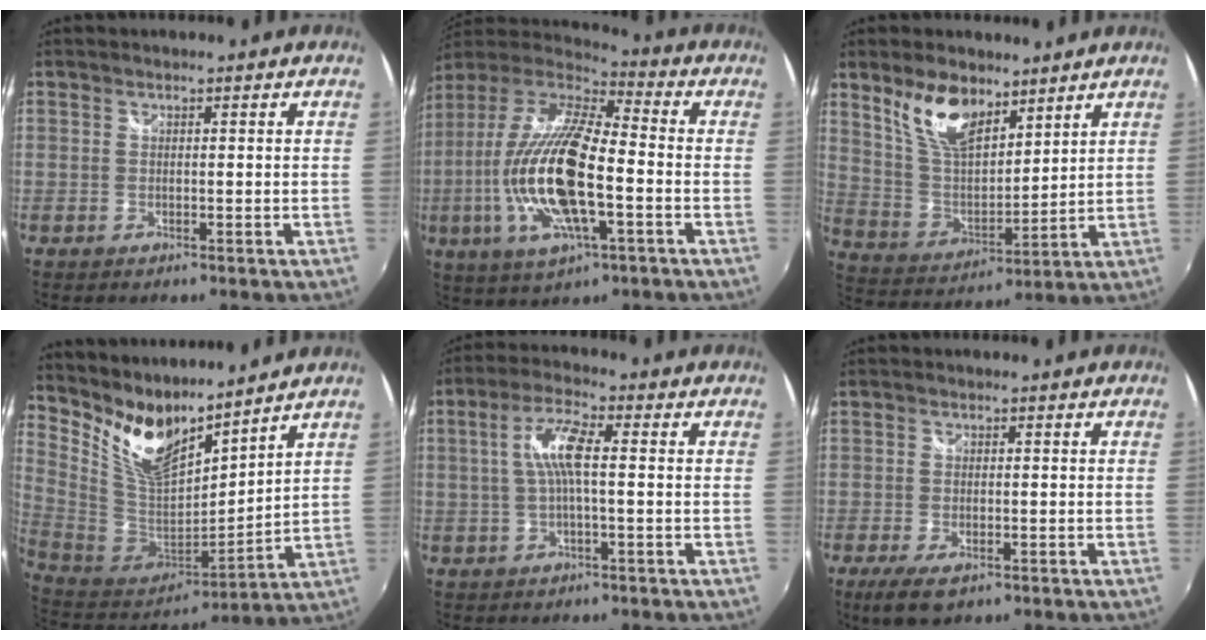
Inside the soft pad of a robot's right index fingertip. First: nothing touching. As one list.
[{"total": 21.6, "force": [-4.6, 6.8, 20.0], "torque": [-0.387, -0.022, -0.091]}, {"total": 12.4, "force": [8.1, 5.7, 7.4], "torque": [-0.140, 0.006, 0.163]}, {"total": 15.0, "force": [11.4, 4.8, 8.4], "torque": [-0.164, -0.024, 0.228]}, {"total": 6.6, "force": [0.1, 1.1, 6.6], "torque": [-0.131, 0.010, 0.004]}, {"total": 5.1, "force": [-2.8, 2.2, 3.7], "torque": [-0.082, -0.017, -0.047]}]